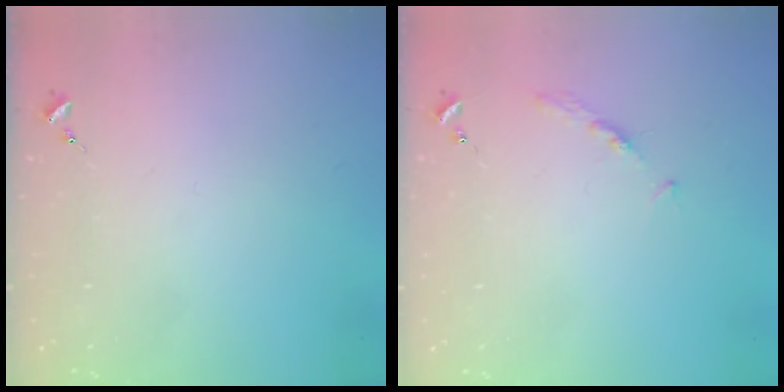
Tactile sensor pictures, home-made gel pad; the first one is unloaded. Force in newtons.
{"total": 3.9, "press": 3.9, "slide": 0.5}